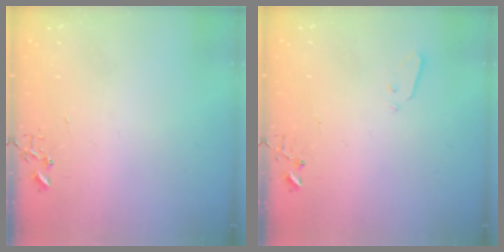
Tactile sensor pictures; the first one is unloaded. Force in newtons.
{"total": 3.2, "press": 3.2, "slide": 0.1}